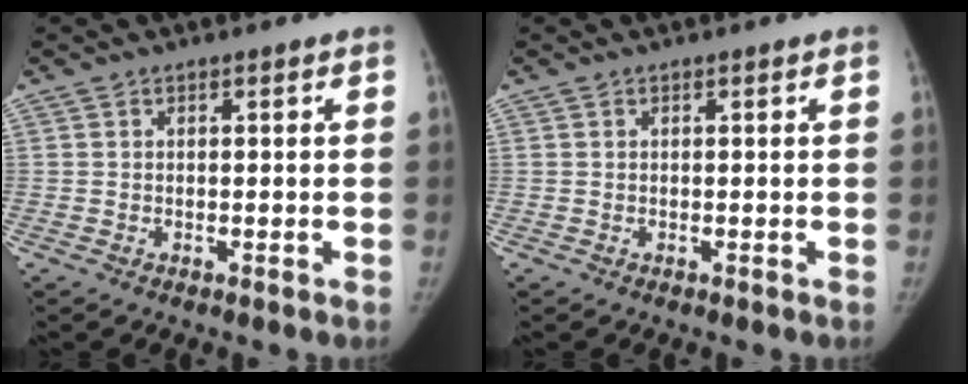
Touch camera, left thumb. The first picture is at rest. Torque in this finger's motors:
{"motor_torque": [0.11, 0.04, -0.17, 0.17, 0.08]}